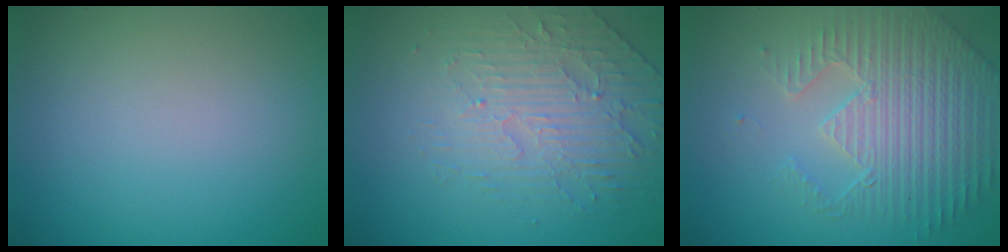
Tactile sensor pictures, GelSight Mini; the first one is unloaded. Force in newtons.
{"total": 4.6, "press": 3.2, "slide": 3.2}
{"total": 5.3, "press": 4.7, "slide": 2.4}